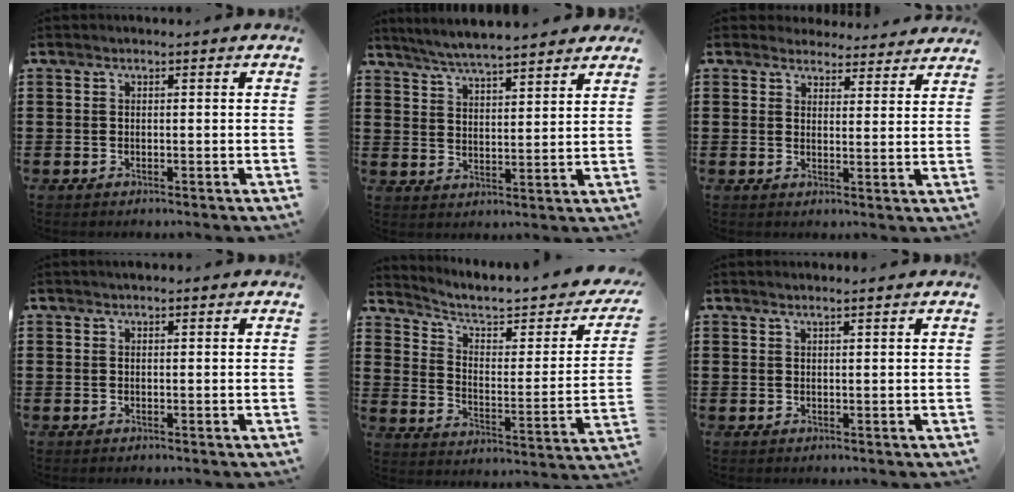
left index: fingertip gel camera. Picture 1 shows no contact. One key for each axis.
{"total": 5.1, "fx": 4.9, "fy": 0.2, "fz": 1.4, "tx": -0.046, "ty": -0.017, "tz": 0.087}
{"total": 4.0, "fx": 3.8, "fy": 1.0, "fz": 0.3, "tx": -0.011, "ty": -0.015, "tz": 0.071}
{"total": 0.6, "fx": 0.4, "fy": 0.2, "fz": 0.4, "tx": -0.008, "ty": 0.003, "tz": 0.008}
{"total": 5.1, "fx": 3.8, "fy": 1.6, "fz": 3.0, "tx": -0.072, "ty": -0.032, "tz": 0.058}
{"total": 1.2, "fx": 1.1, "fy": -0.1, "fz": 0.5, "tx": -0.009, "ty": -0.001, "tz": 0.021}